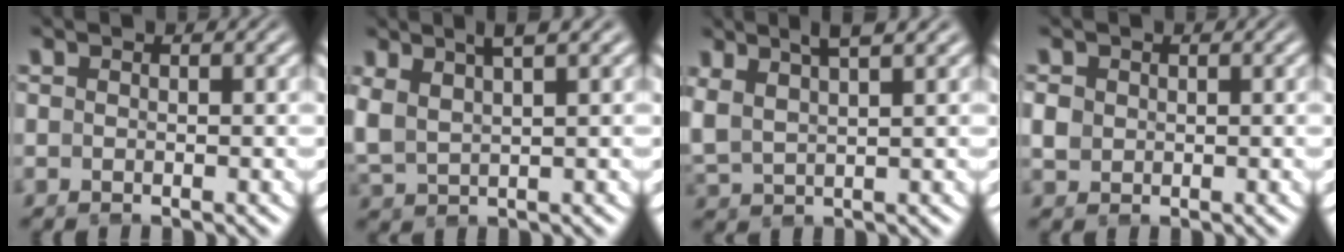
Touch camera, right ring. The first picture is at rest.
{"total": 4.1, "force": [2.1, 2.2, 2.7], "torque": [-0.068, 0.009, 0.040]}
{"total": 4.8, "force": [2.9, 2.5, 3.1], "torque": [-0.070, 0.016, 0.047]}
{"total": 1.2, "force": [0.2, 1.0, 0.6], "torque": [-0.018, -0.007, 0.012]}